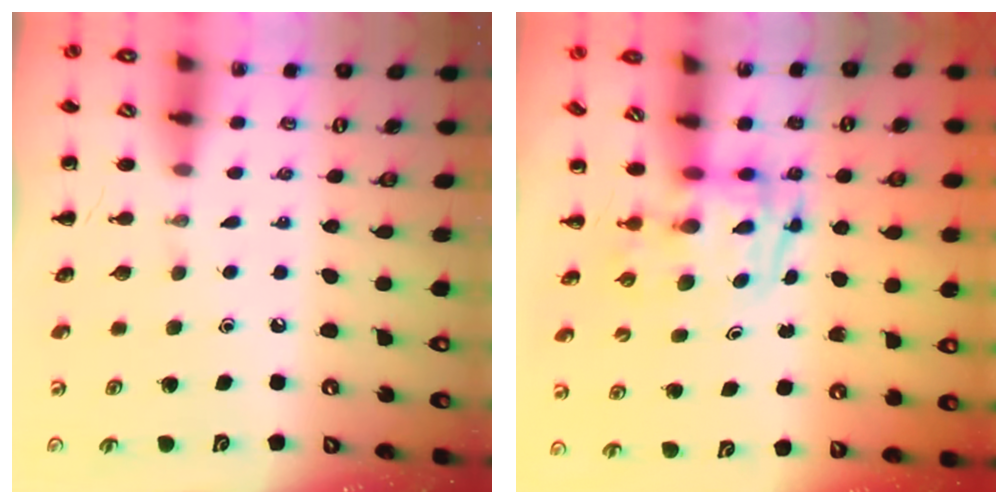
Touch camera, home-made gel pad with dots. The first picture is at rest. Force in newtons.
{"total": 3.3, "press": 3.3, "slide": 0.6}